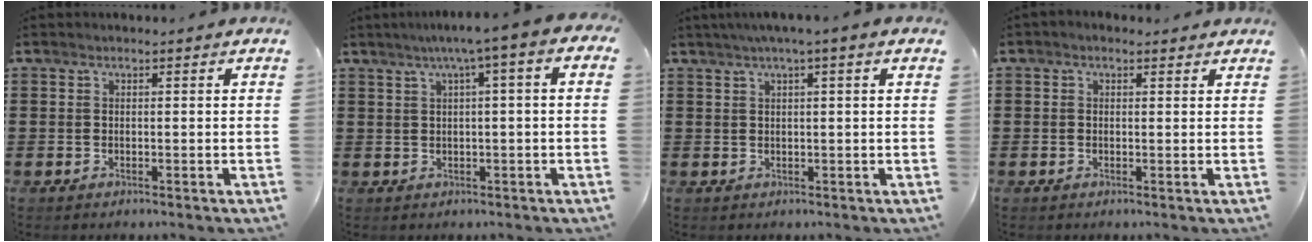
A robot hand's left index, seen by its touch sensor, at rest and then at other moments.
{"total": 3.8, "force": [0.5, -0.1, 3.8], "torque": [-0.072, 0.000, 0.002]}
{"total": 1.6, "force": [0.6, 0.1, 1.5], "torque": [-0.030, 0.000, 0.010]}
{"total": 1.0, "force": [0.2, 0.9, 0.3], "torque": [-0.009, 0.005, 0.003]}